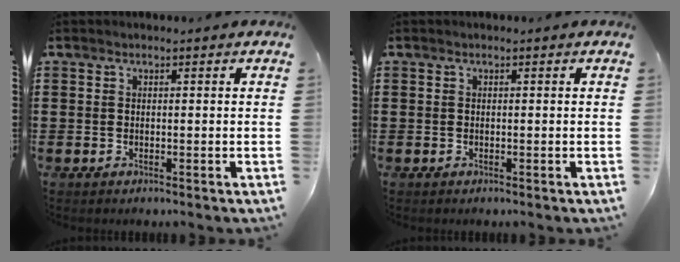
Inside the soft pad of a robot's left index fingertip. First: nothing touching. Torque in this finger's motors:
{"motor_torque": [-0.04, -0.03, 0.00, 0.00]}